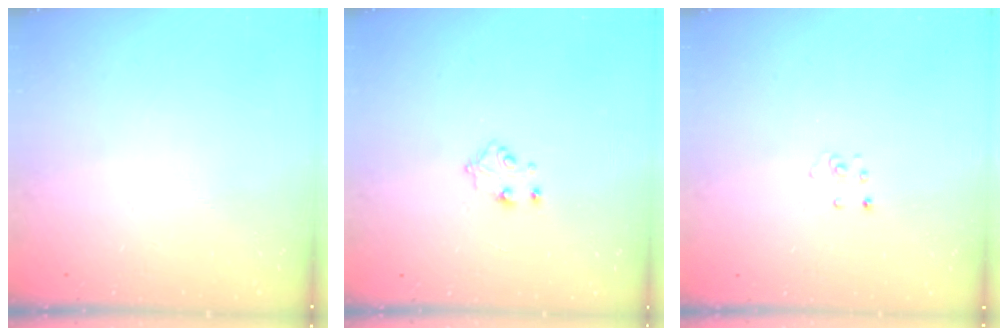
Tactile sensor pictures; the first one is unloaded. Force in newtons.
{"total": 5.4, "press": 5.4, "slide": 0.4}
{"total": 2.3, "press": 2.3, "slide": 0.2}